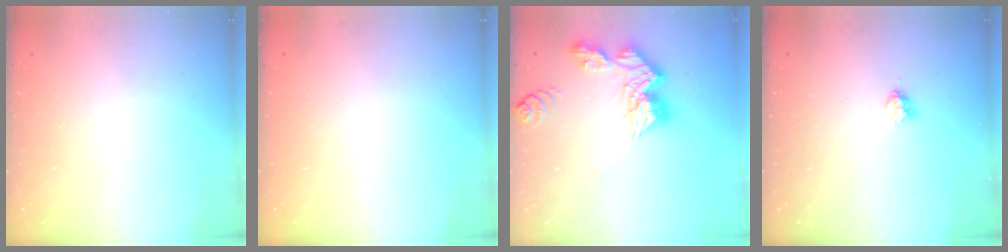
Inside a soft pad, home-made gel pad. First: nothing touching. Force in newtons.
{"total": 0.0}
{"total": 14.2, "press": 14.1, "slide": 1.4}
{"total": 2.9, "press": 2.9, "slide": 0.5}